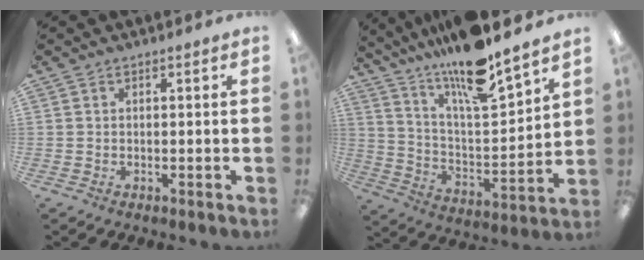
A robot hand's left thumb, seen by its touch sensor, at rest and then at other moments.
{"total": 15.5, "force": [13.4, 1.2, 7.6], "torque": [-0.141, -0.105, 0.225]}